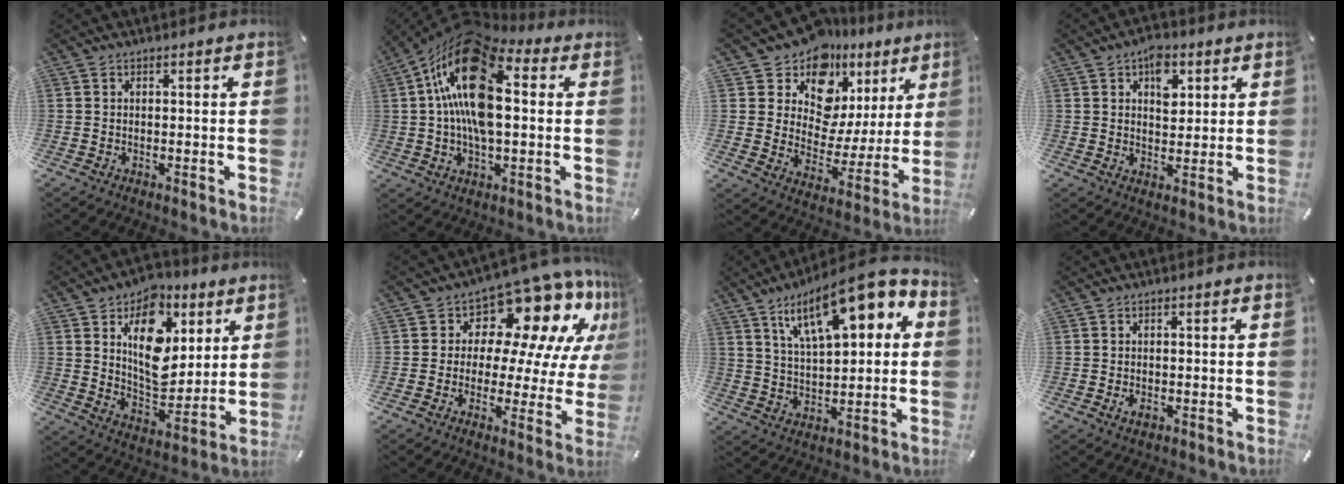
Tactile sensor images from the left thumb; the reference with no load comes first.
{"total": 21.0, "force": [4.1, 11.5, 17.0], "torque": [-0.323, -0.008, 0.066]}
{"total": 13.7, "force": [9.8, 8.5, 4.3], "torque": [-0.079, -0.098, 0.174]}
{"total": 6.5, "force": [2.9, 4.5, 3.8], "torque": [-0.036, -0.008, 0.044]}
{"total": 16.3, "force": [6.3, 11.4, 9.8], "torque": [-0.132, -0.028, 0.115]}
{"total": 14.3, "force": [9.2, 8.1, 7.4], "torque": [-0.102, -0.088, 0.153]}
{"total": 17.1, "force": [9.1, 7.1, 12.6], "torque": [-0.206, -0.029, 0.151]}
{"total": 1.7, "force": [-0.6, 1.0, 1.1], "torque": [-0.021, 0.002, -0.011]}